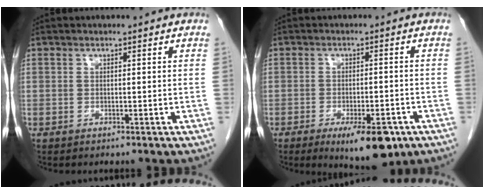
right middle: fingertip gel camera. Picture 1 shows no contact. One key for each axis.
{"total": 8.9, "fx": -5.2, "fy": 2.9, "fz": 6.7, "tx": -0.089, "ty": -0.009, "tz": -0.069}